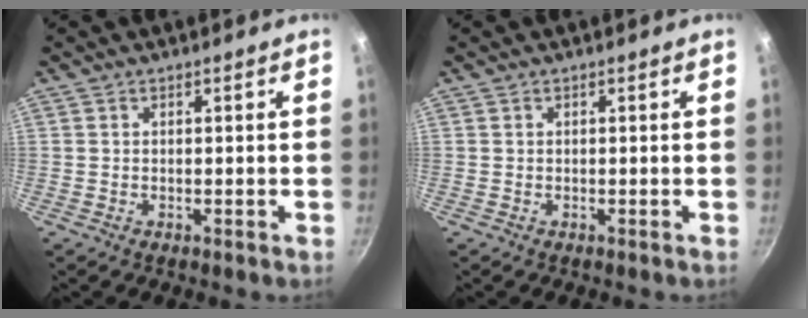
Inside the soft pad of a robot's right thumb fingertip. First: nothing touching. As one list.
[{"total": 0.0}]